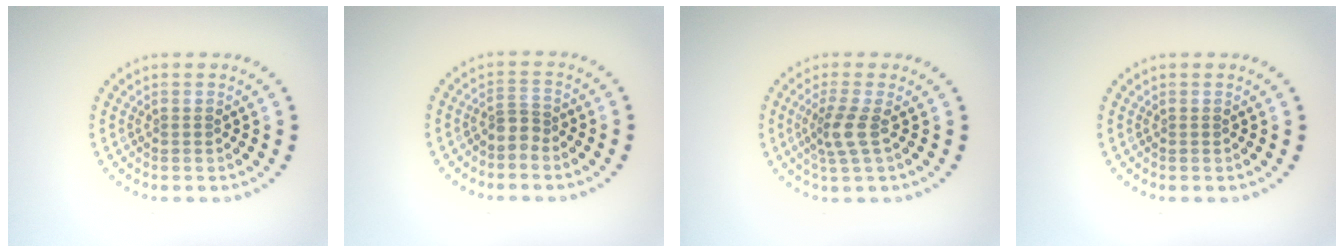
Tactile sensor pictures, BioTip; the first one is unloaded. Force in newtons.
{"total": 1.5, "press": 1.0, "slide": 1.1}
{"total": 2.4, "press": 1.9, "slide": 1.6}
{"total": 0.0}